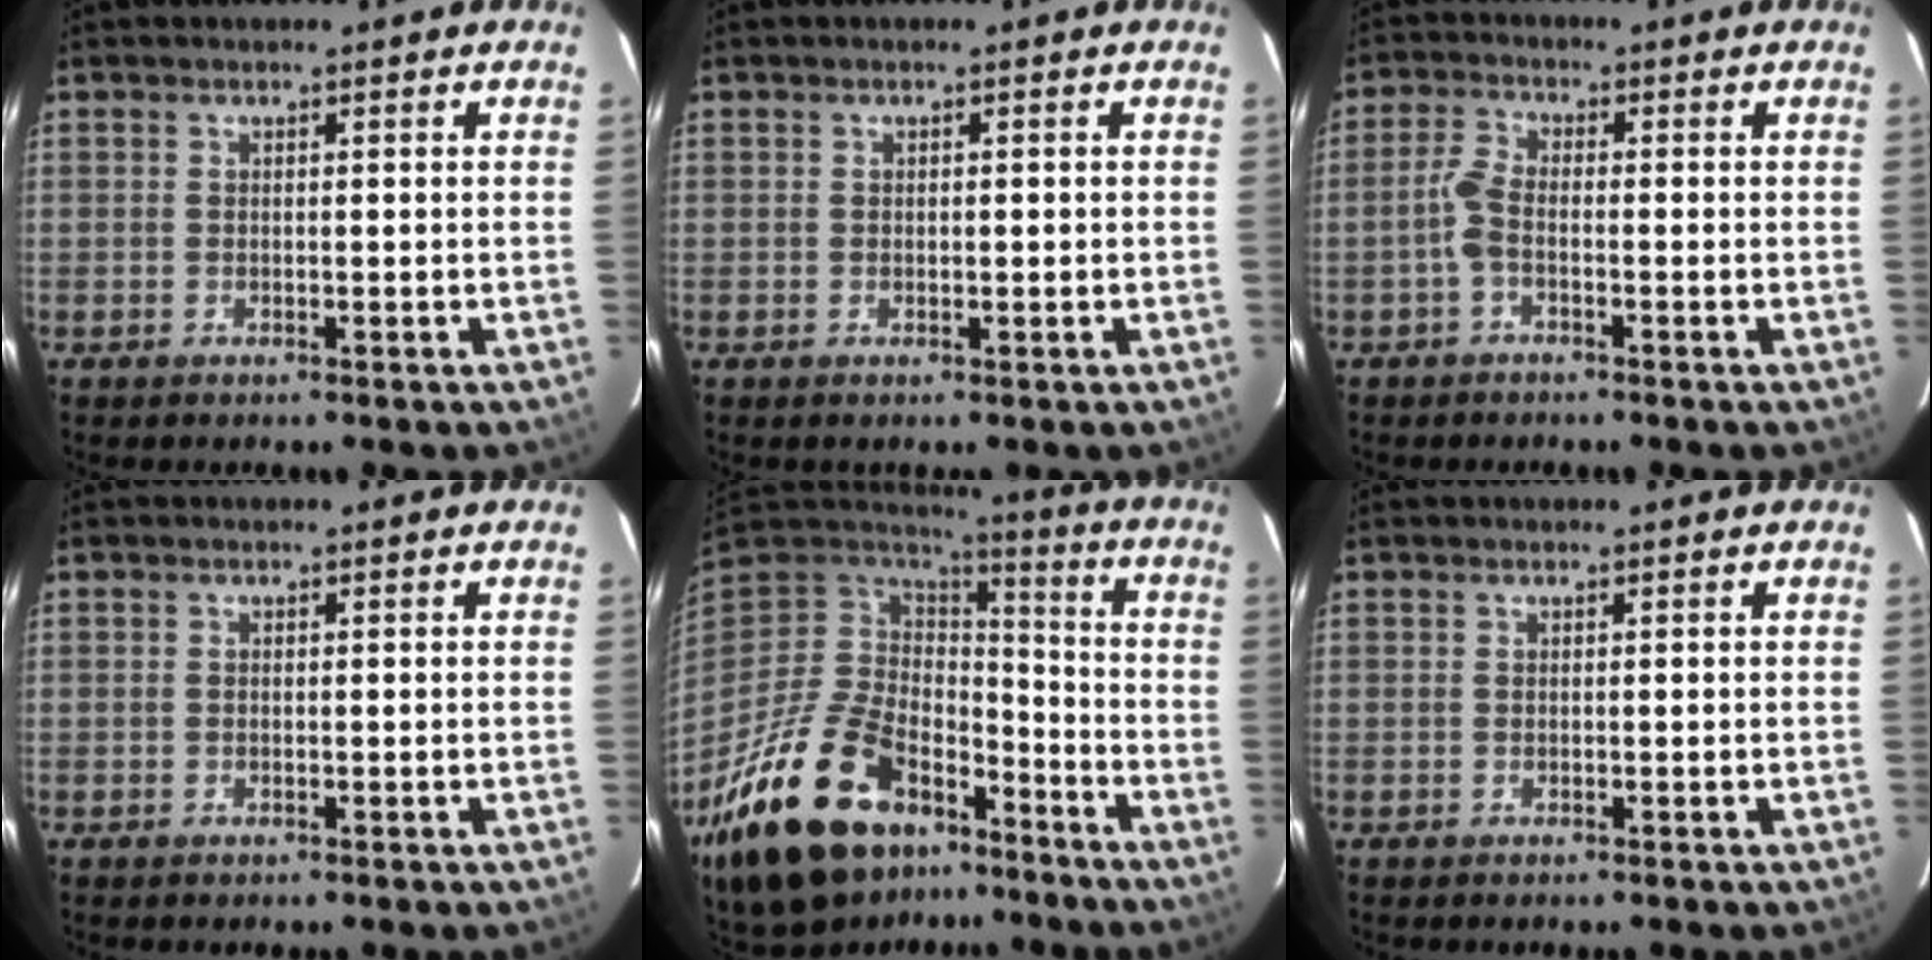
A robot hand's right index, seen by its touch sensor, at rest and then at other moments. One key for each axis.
{"total": 0.5, "fx": 0.0, "fy": 0.3, "fz": 0.5, "tx": -0.008, "ty": 0.003, "tz": 0.000}
{"total": 3.0, "fx": -1.4, "fy": 1.1, "fz": 2.4, "tx": -0.061, "ty": 0.010, "tz": -0.030}
{"total": 0.0}
{"total": 27.9, "fx": -17.1, "fy": 15.2, "fz": 15.9, "tx": -0.330, "ty": -0.009, "tz": -0.266}
{"total": 0.0}